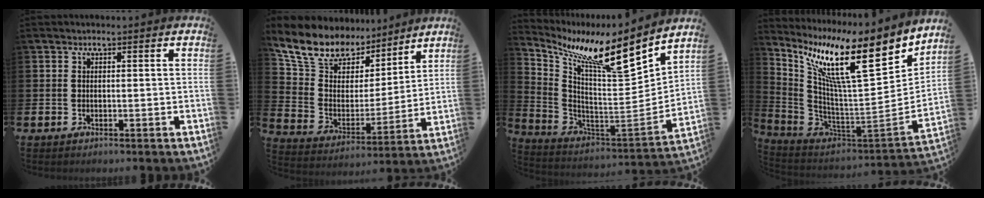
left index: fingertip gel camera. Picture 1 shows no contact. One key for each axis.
{"total": 11.8, "fx": 10.6, "fy": 4.7, "fz": 2.5, "tx": -0.112, "ty": -0.071, "tz": 0.193}
{"total": 12.0, "fx": 8.8, "fy": 1.9, "fz": 8.0, "tx": -0.172, "ty": -0.063, "tz": 0.138}
{"total": 14.2, "fx": 7.6, "fy": 3.1, "fz": 11.7, "tx": -0.224, "ty": -0.051, "tz": 0.116}